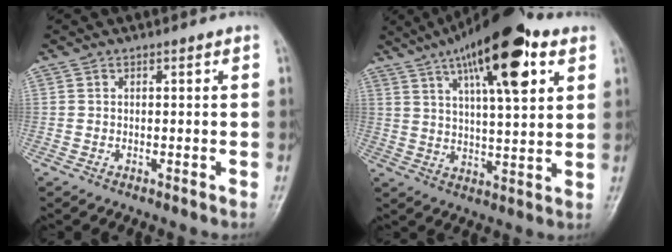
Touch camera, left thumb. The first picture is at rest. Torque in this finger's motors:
{"motor_torque": [2.43, 2.05, 1.88, -0.90, 0.32]}